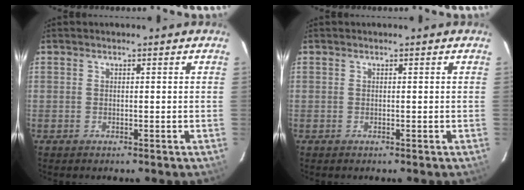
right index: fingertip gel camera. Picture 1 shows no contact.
{"total": 0.0}